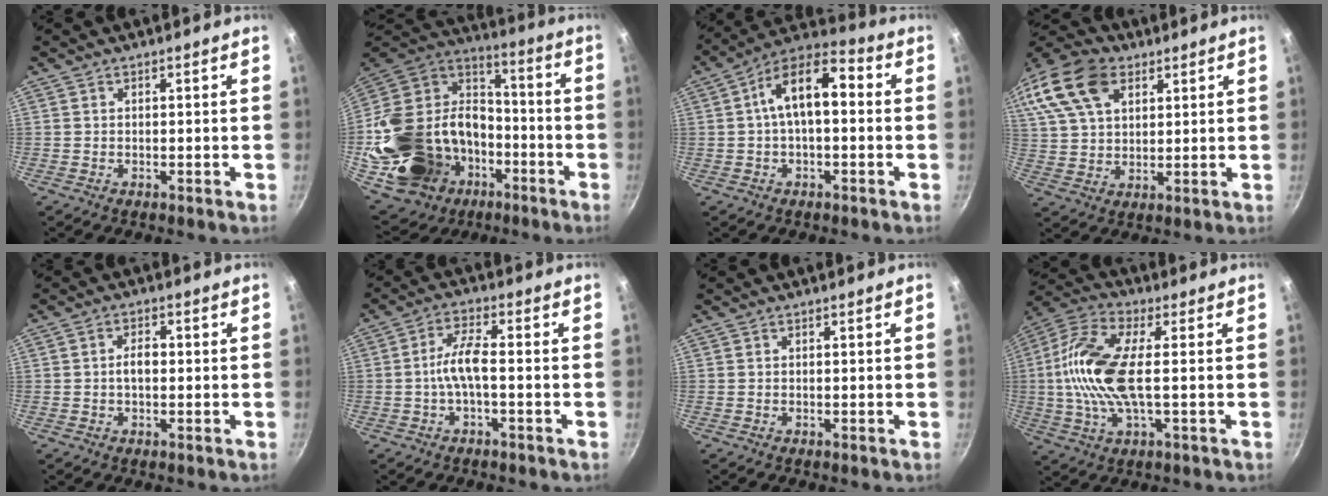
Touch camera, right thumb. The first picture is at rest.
{"total": 32.6, "force": [-10.9, 24.3, 18.8], "torque": [-0.315, 0.076, -0.167]}
{"total": 12.2, "force": [1.0, 6.1, 10.5], "torque": [-0.154, 0.042, 0.002]}
{"total": 19.9, "force": [9.4, 12.6, 12.1], "torque": [-0.261, 0.021, 0.174]}
{"total": 3.1, "force": [-0.1, 1.9, 2.5], "torque": [-0.036, 0.012, -0.004]}
{"total": 5.5, "force": [-1.3, 1.5, 5.1], "torque": [-0.111, 0.026, -0.032]}
{"total": 0.0}
{"total": 15.0, "force": [0.4, 5.5, 13.9], "torque": [-0.295, 0.016, -0.007]}